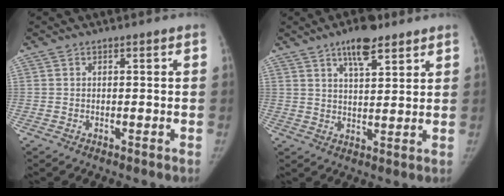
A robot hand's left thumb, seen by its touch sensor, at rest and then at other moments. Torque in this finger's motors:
{"motor_torque": [0.31, -0.36, 0.91, -0.54, 0.27]}